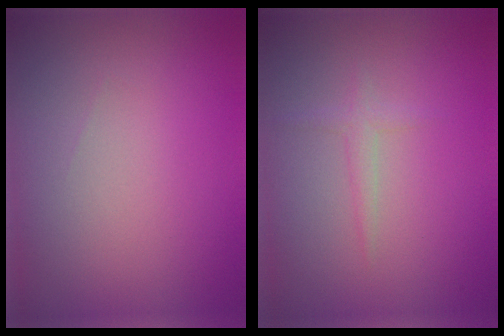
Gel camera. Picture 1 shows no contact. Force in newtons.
{"total": 1.1, "press": 1.1, "slide": 0.1}